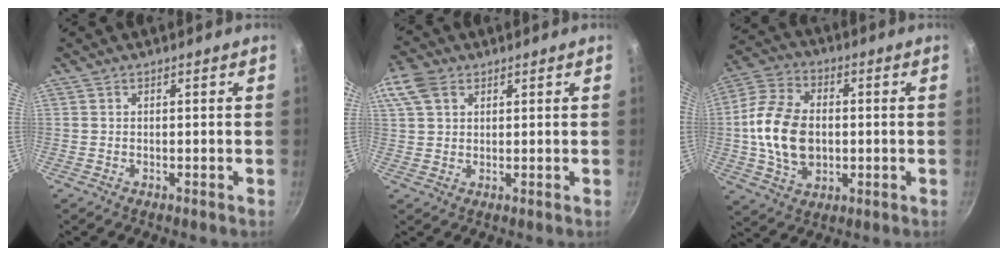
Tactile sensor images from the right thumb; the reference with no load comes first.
{"total": 7.0, "force": [3.2, 4.7, 4.0], "torque": [-0.077, 0.007, 0.056]}
{"total": 15.2, "force": [-0.4, 10.4, 11.1], "torque": [-0.192, 0.012, -0.011]}